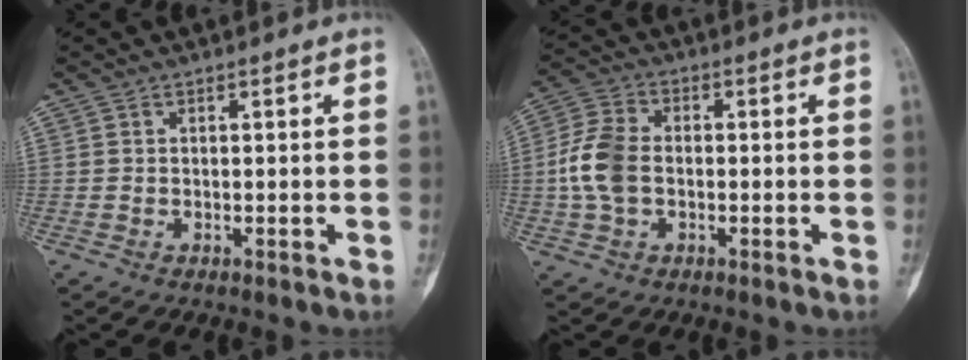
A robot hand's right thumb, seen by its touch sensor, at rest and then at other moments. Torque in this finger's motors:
{"motor_torque": [0.70, 0.64, 0.99, -0.15, 0.05]}